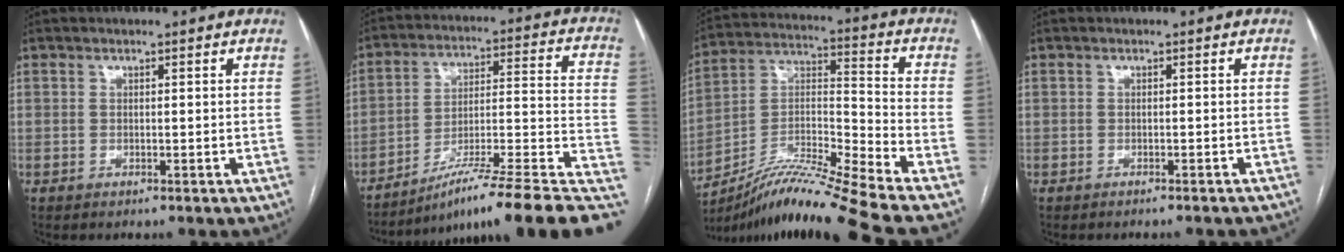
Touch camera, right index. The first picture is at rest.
{"total": 22.1, "force": [-15.0, 0.7, 16.2], "torque": [-0.156, 0.036, -0.229]}
{"total": 17.0, "force": [-14.7, -3.0, 8.0], "torque": [-0.150, 0.014, -0.262]}
{"total": 4.6, "force": [-4.3, 0.9, 1.2], "torque": [-0.009, -0.003, -0.048]}